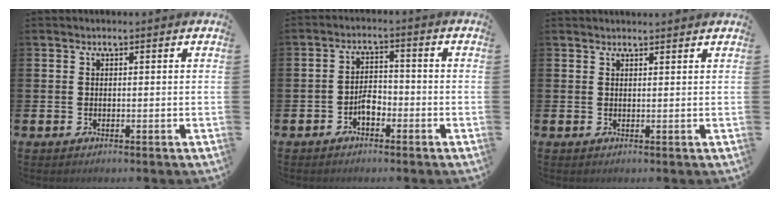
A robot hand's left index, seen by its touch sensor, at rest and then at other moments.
{"total": 2.9, "force": [-1.6, 1.6, 1.8], "torque": [-0.029, 0.008, -0.034]}
{"total": 1.1, "force": [1.1, -0.1, 0.1], "torque": [0.011, -0.009, 0.017]}